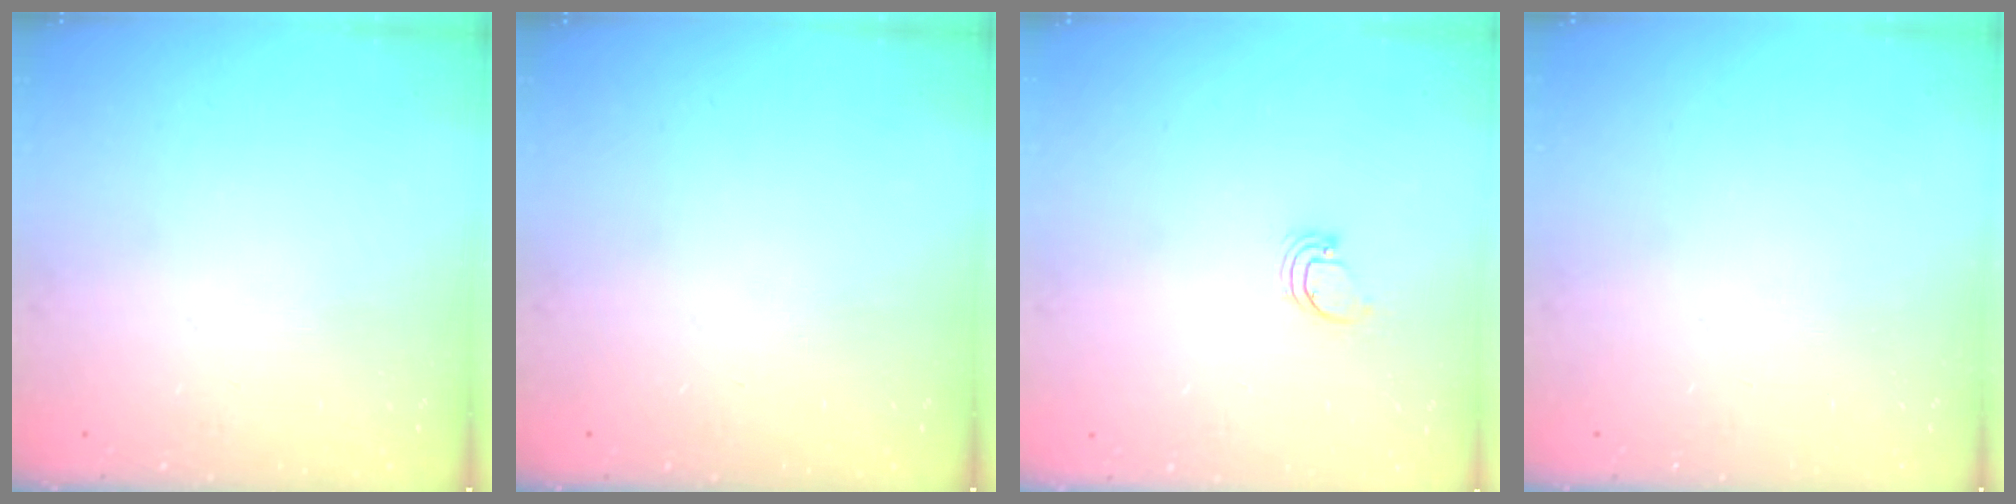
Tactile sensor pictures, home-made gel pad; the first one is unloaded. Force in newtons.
{"total": 0.0}
{"total": 0.9, "press": 0.9, "slide": 0.0}
{"total": 0.0}